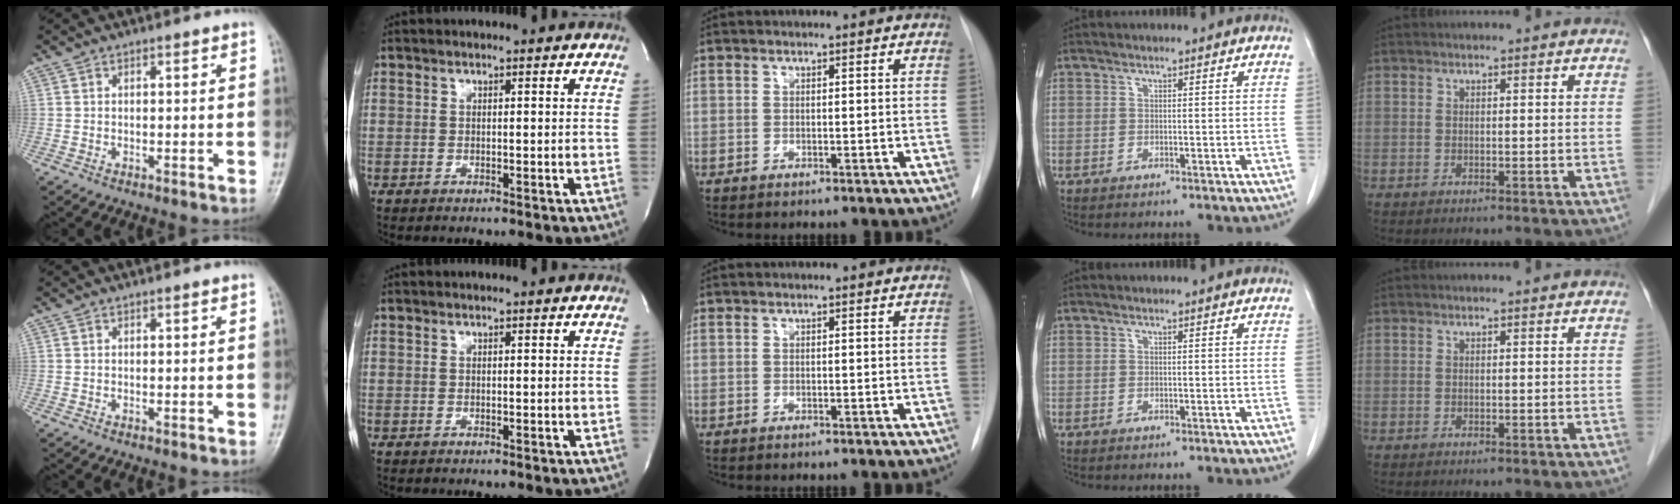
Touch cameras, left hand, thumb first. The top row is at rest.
{}